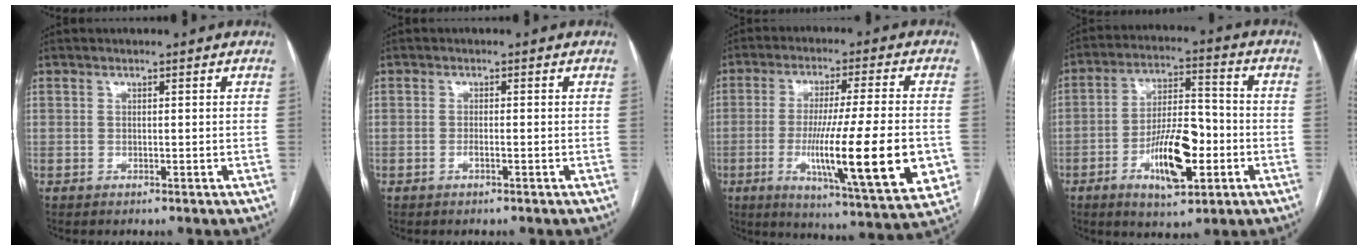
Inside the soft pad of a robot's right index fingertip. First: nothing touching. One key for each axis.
{"total": 0.9, "fx": -0.4, "fy": 0.1, "fz": 0.9, "tx": -0.017, "ty": 0.001, "tz": -0.007}
{"total": 20.6, "fx": -4.5, "fy": 1.3, "fz": 20.1, "tx": -0.281, "ty": -0.030, "tz": -0.063}
{"total": 12.3, "fx": -4.1, "fy": 4.0, "fz": 10.9, "tx": -0.196, "ty": 0.006, "tz": -0.067}